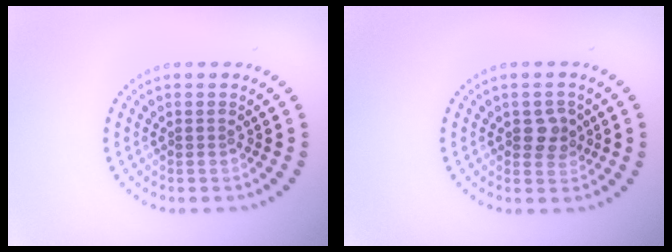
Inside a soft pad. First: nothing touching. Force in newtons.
{"total": 2.2, "press": 2.1, "slide": 0.5}